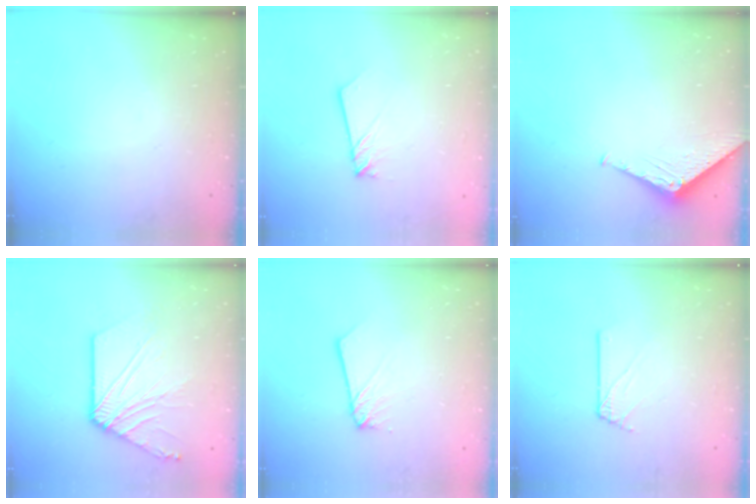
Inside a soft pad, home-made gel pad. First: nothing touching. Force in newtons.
{"total": 1.9, "press": 1.9, "slide": 0.2}
{"total": 4.1, "press": 4.1, "slide": 0.4}
{"total": 11.5, "press": 11.5, "slide": 0.8}
{"total": 2.5, "press": 2.5, "slide": 0.1}
{"total": 1.6, "press": 1.6, "slide": 0.2}